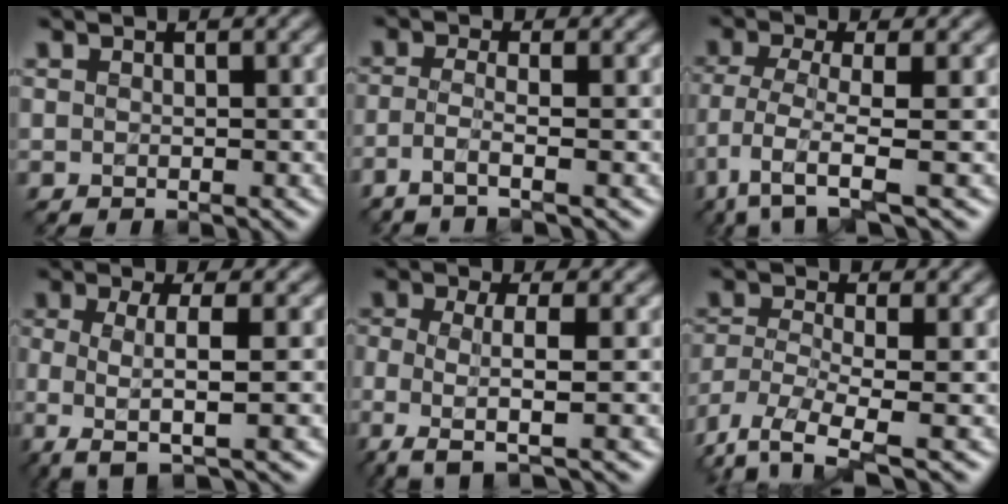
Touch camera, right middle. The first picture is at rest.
{"total": 2.7, "force": [-1.5, 0.5, 2.2], "torque": [-0.041, -0.005, -0.047]}
{"total": 4.0, "force": [-1.8, 0.7, 3.6], "torque": [-0.075, -0.008, -0.040]}
{"total": 5.8, "force": [-1.0, 1.5, 5.5], "torque": [-0.091, -0.010, -0.025]}
{"total": 5.6, "force": [-1.5, 1.4, 5.2], "torque": [-0.097, -0.008, -0.039]}
{"total": 6.2, "force": [-4.0, 2.0, 4.3], "torque": [-0.097, -0.016, -0.085]}